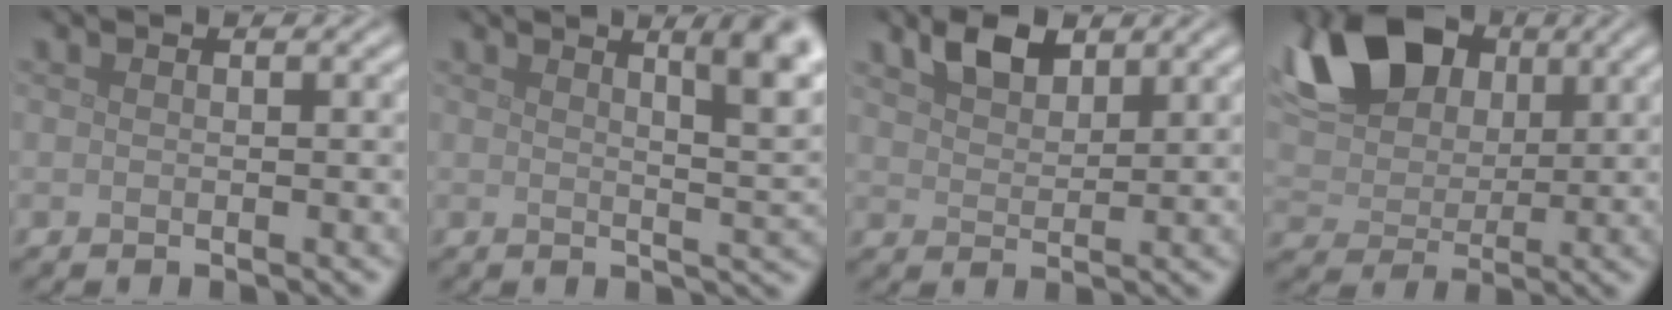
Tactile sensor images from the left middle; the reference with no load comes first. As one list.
[{"total": 6.7, "force": [3.3, 2.1, 5.4], "torque": [-0.033, 0.023, 0.032]}, {"total": 2.9, "force": [2.1, 1.3, 1.5], "torque": [-0.035, 0.005, 0.041]}, {"total": 15.4, "force": [6.4, 10.9, 8.7], "torque": [-0.189, 0.052, 0.109]}]